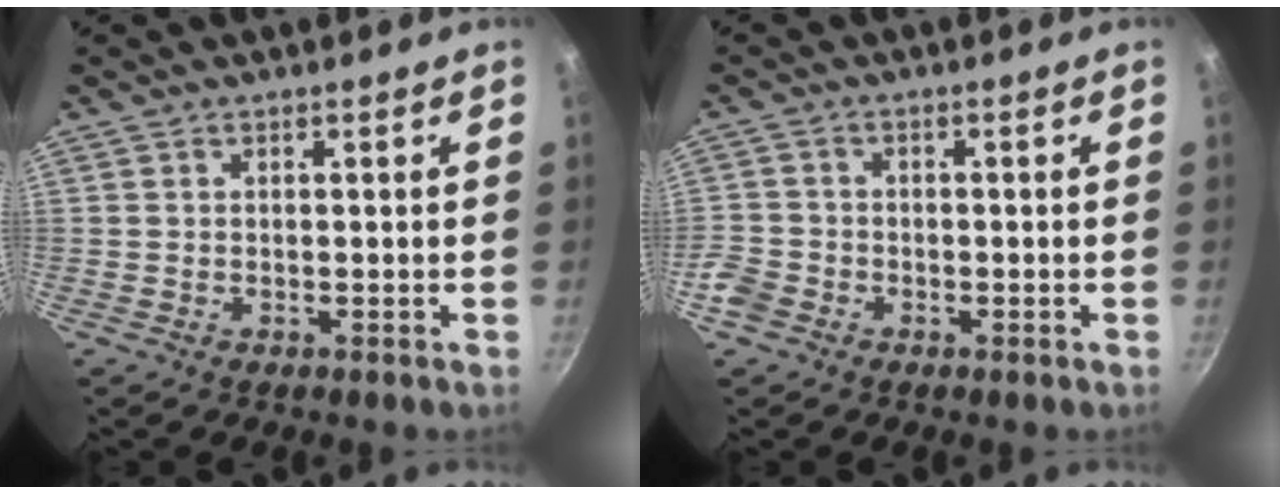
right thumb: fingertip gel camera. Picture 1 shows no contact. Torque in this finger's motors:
{"motor_torque": [1.30, 1.00, 0.41, 0.01, 0.08]}